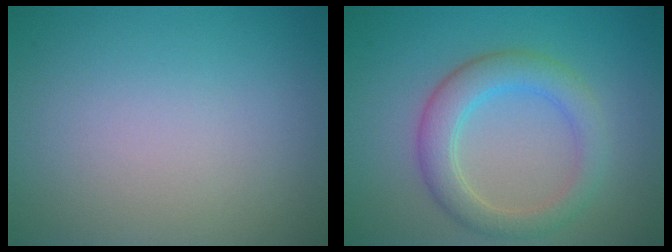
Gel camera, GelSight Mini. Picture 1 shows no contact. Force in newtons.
{"total": 4.2, "press": 4.2, "slide": 0.3}